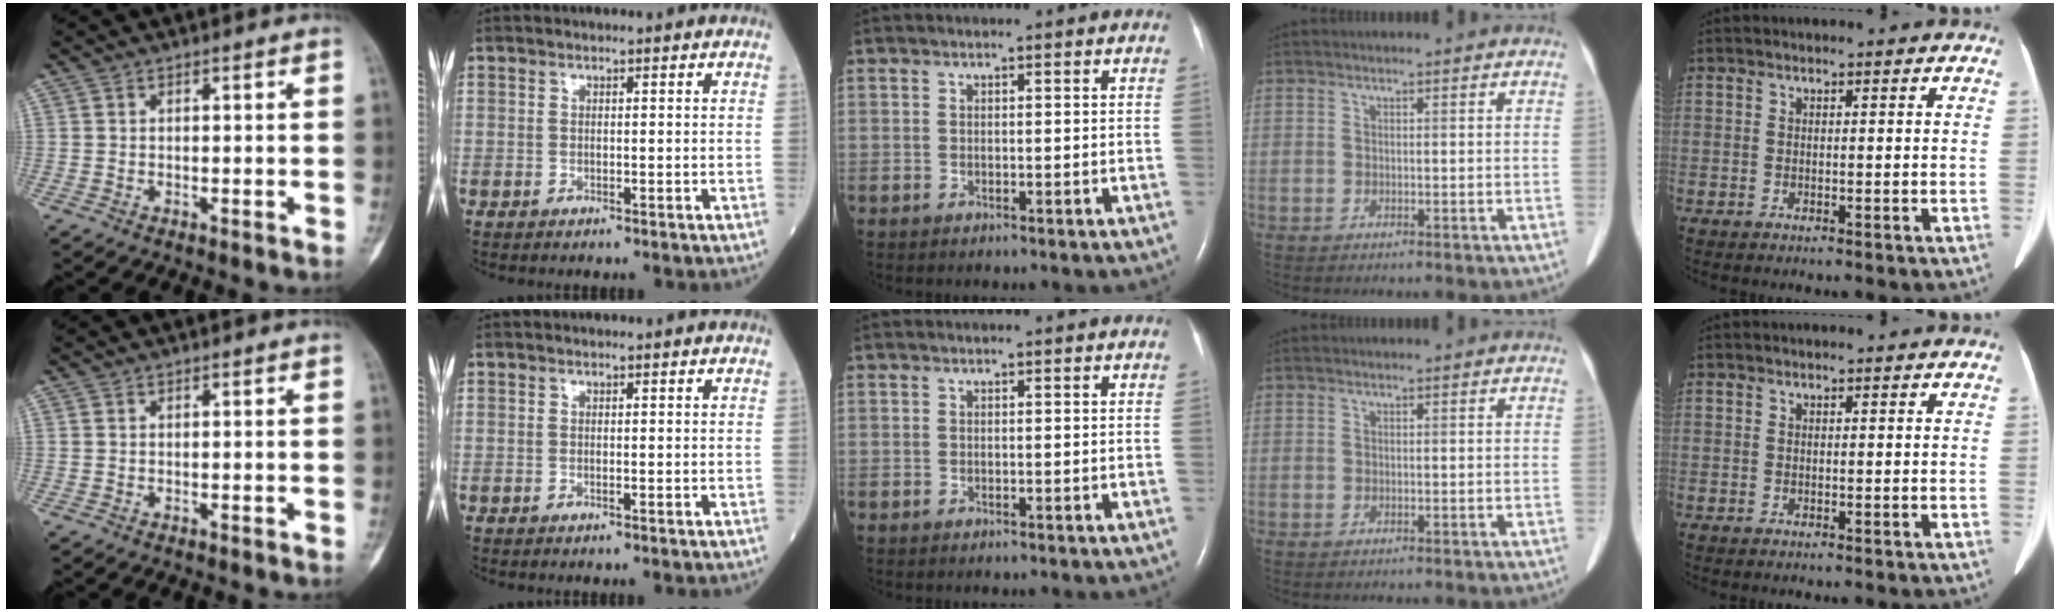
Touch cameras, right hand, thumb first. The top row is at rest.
{}